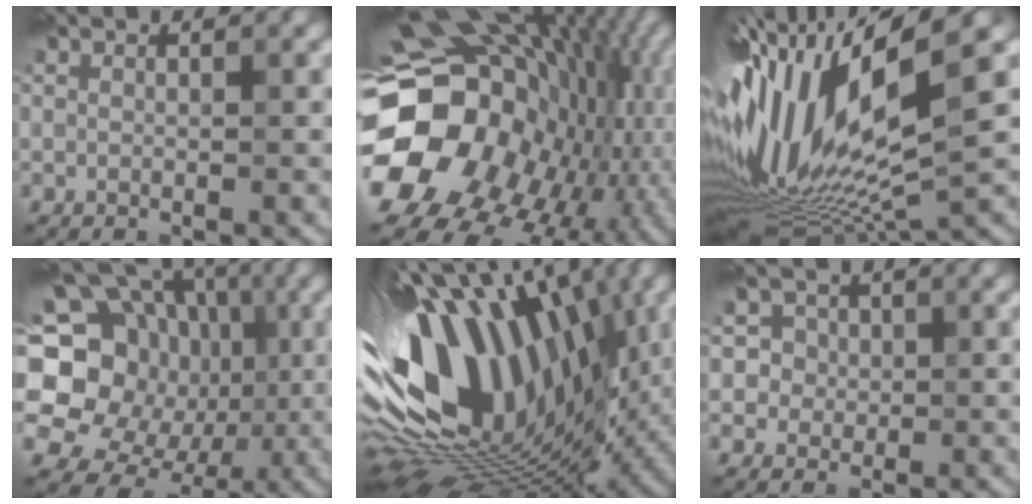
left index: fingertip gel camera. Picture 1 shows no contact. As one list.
[{"total": 20.6, "force": [0.3, 15.9, 13.0], "torque": [-0.251, -0.022, 0.031]}, {"total": 15.8, "force": [1.4, 4.6, 15.0], "torque": [-0.307, -0.014, 0.041]}, {"total": 17.8, "force": [-0.2, 15.8, 8.2], "torque": [-0.172, 0.021, -0.023]}, {"total": 16.9, "force": [1.3, 9.6, 13.8], "torque": [-0.244, 0.016, 0.011]}, {"total": 4.4, "force": [1.3, 4.0, 1.3], "torque": [-0.005, 0.020, 0.011]}]